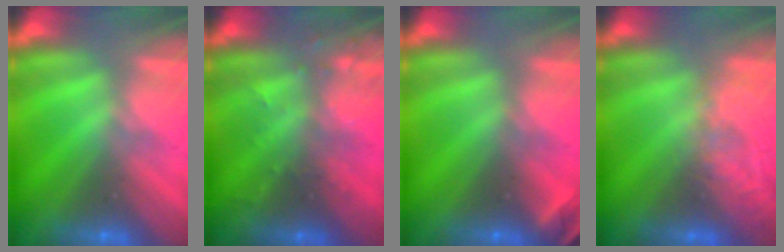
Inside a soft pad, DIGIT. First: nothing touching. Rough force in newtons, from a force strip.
{"total": 2.9}
{"total": 2.0}
{"total": 2.1}